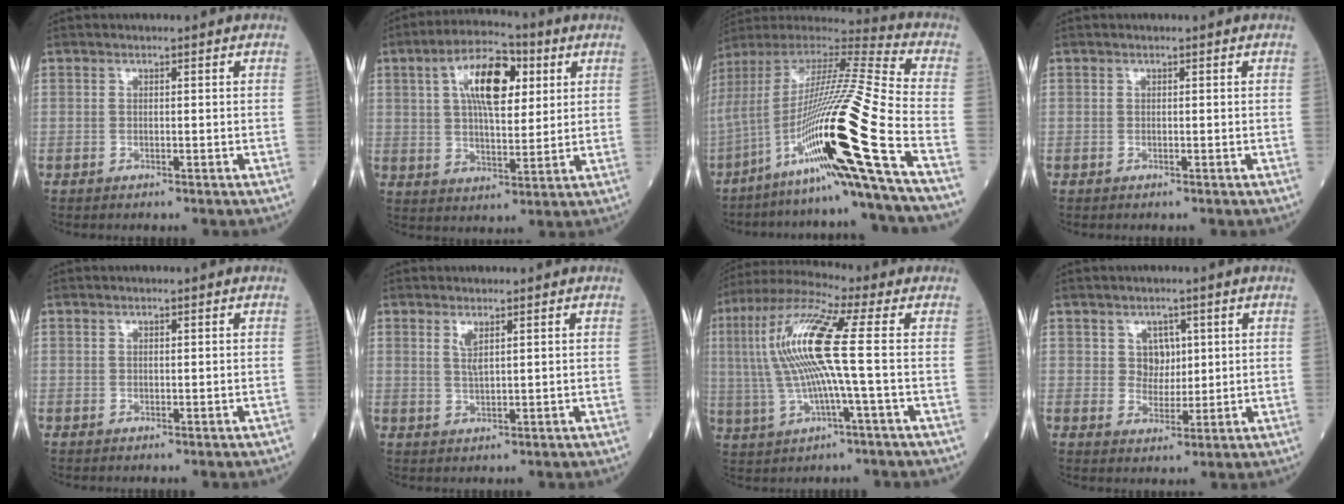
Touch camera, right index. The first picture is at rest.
{"total": 11.8, "force": [4.1, 4.7, 10.0], "torque": [-0.180, 0.023, 0.068]}
{"total": 25.5, "force": [-11.4, -1.7, 22.7], "torque": [-0.410, -0.029, -0.206]}
{"total": 0.0}
{"total": 0.0}
{"total": 2.2, "force": [1.2, 0.3, 1.8], "torque": [-0.041, -0.004, 0.026]}
{"total": 13.3, "force": [1.0, 0.2, 13.3], "torque": [-0.284, 0.019, 0.012]}
{"total": 3.5, "force": [1.3, 2.8, 1.6], "torque": [-0.020, 0.003, 0.023]}